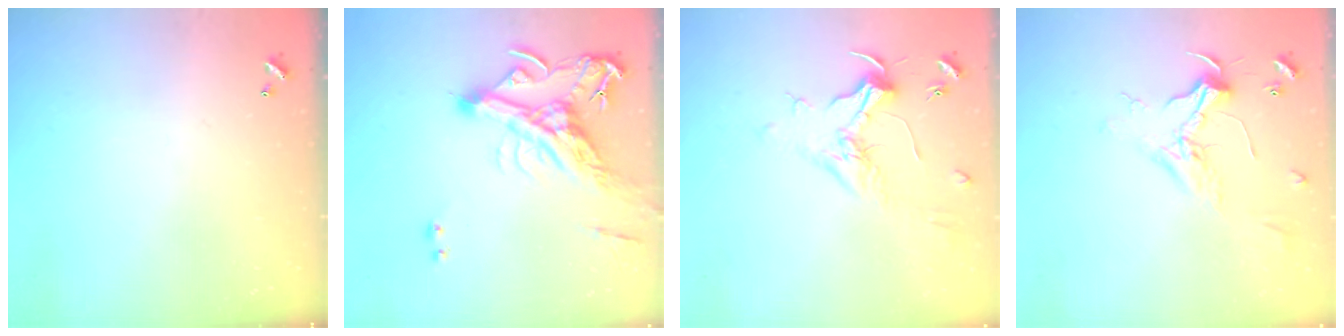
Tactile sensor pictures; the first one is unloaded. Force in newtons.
{"total": 11.1, "press": 10.7, "slide": 2.6}
{"total": 2.0, "press": 1.9, "slide": 0.7}
{"total": 2.4, "press": 2.3, "slide": 0.9}